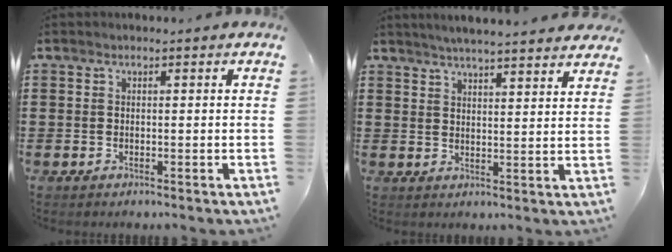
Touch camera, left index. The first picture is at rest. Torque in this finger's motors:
{"motor_torque": [1.11, -0.63, 0.47, 0.05]}